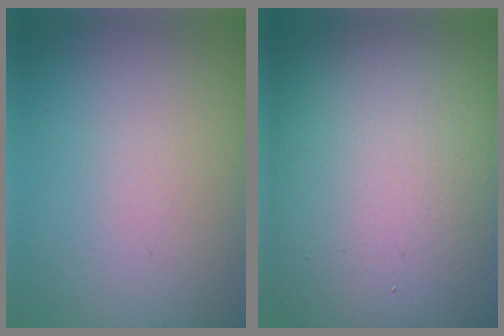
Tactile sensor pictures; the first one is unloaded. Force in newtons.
{"total": 21.4, "press": 21.3, "slide": 1.1}